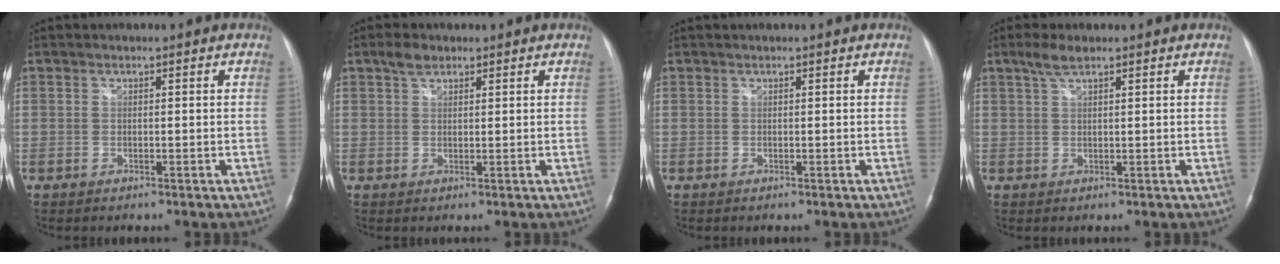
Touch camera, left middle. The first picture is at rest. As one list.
[{"total": 2.5, "force": [1.8, 1.2, 1.2], "torque": [-0.028, 0.008, 0.034]}, {"total": 0.5, "force": [0.4, -0.3, 0.3], "torque": [-0.007, 0.014, 0.010]}, {"total": 2.9, "force": [2.1, 0.5, 1.9], "torque": [-0.045, 0.007, 0.044]}]